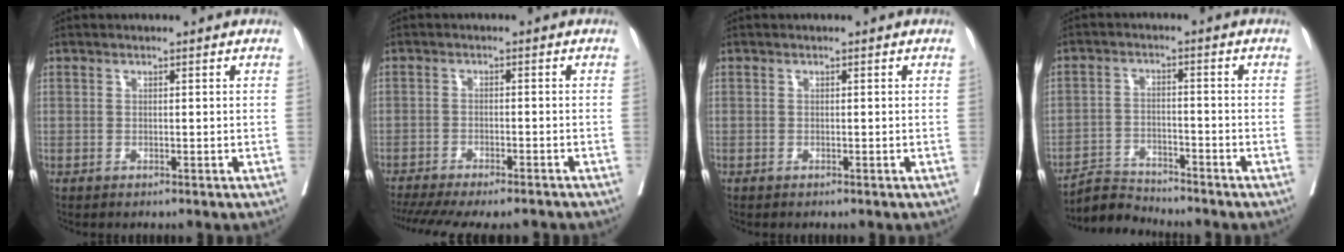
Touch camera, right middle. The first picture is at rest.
{"total": 15.8, "force": [-13.6, 3.4, 7.2], "torque": [-0.158, -0.022, -0.187]}
{"total": 0.0}
{"total": 5.1, "force": [-4.9, 0.0, -1.1], "torque": [0.015, -0.004, -0.090]}